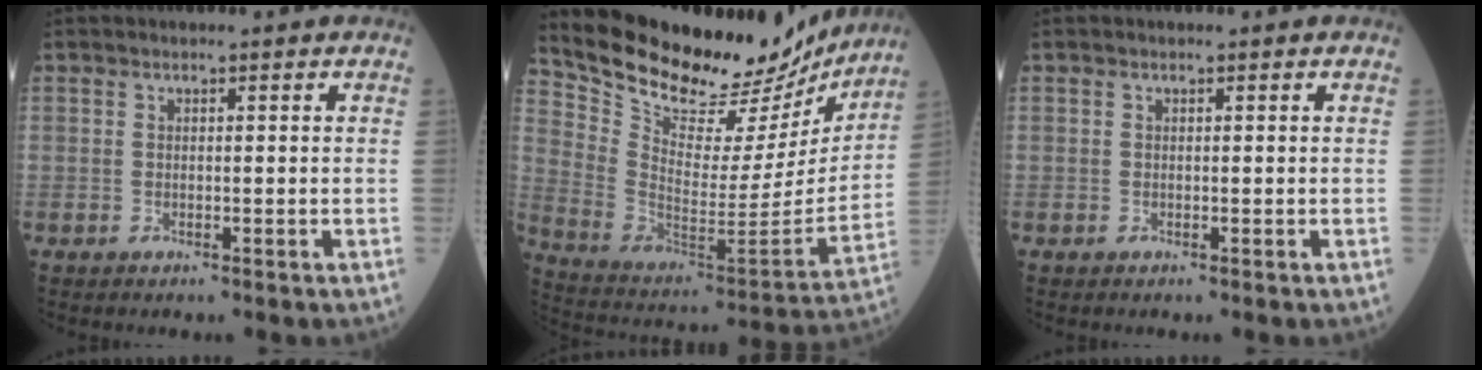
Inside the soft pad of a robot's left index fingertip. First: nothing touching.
{"total": 24.4, "force": [22.1, 6.9, 7.8], "torque": [-0.136, -0.043, 0.327]}
{"total": 0.0}